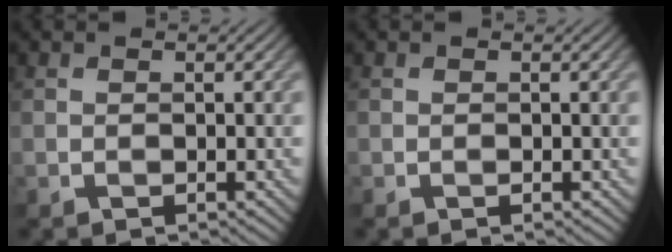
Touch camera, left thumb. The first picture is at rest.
{"total": 0.0}